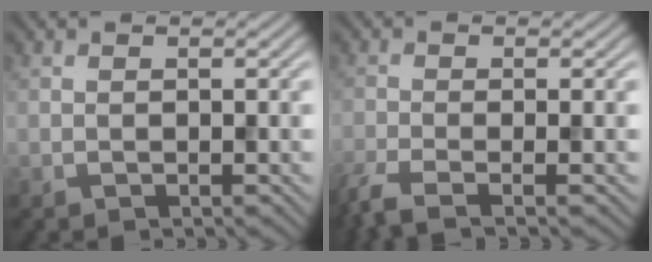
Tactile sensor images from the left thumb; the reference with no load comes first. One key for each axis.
{"total": 4.2, "fx": -2.8, "fy": 0.8, "fz": 3.1, "tx": -0.054, "ty": -0.007, "tz": -0.068}